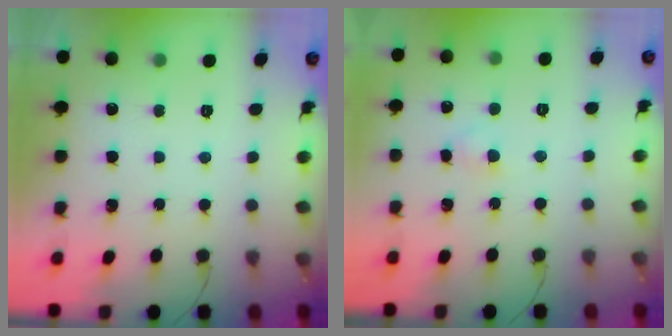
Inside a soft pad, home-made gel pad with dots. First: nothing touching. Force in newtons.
{"total": 2.5, "press": 2.3, "slide": 1.1}